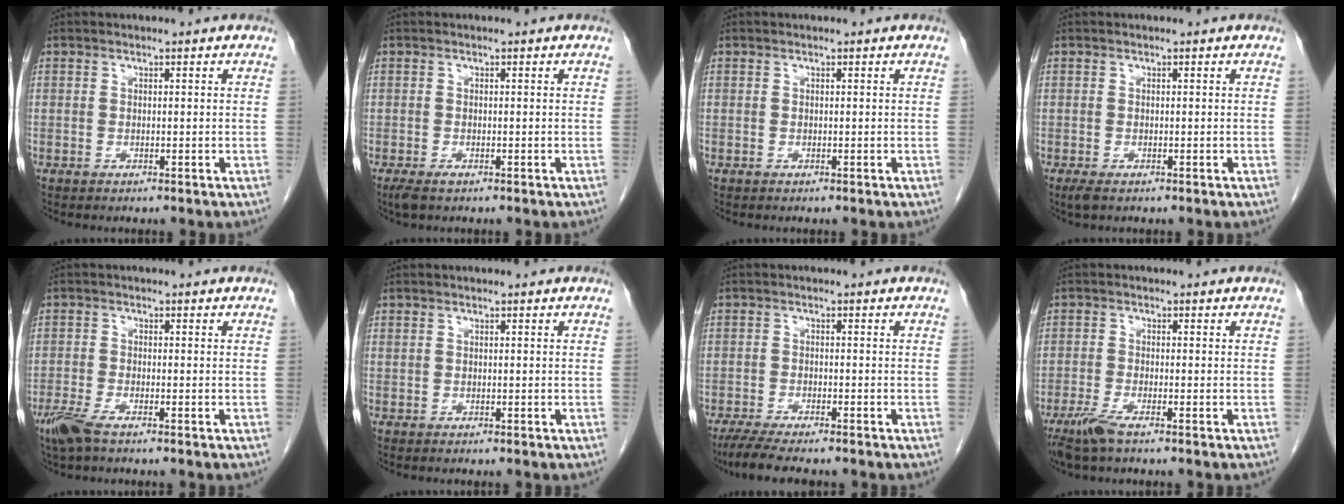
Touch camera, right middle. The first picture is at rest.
{"total": 2.0, "force": [-1.3, 0.7, 1.4], "torque": [-0.030, -0.006, -0.020]}
{"total": 0.0}
{"total": 1.5, "force": [-1.0, 0.6, 1.0], "torque": [-0.019, -0.004, -0.012]}
{"total": 3.9, "force": [-2.7, 0.7, 2.7], "torque": [-0.063, -0.010, -0.056]}
{"total": 0.0}
{"total": 8.1, "force": [-6.8, 1.1, 4.4], "torque": [-0.072, -0.020, -0.108]}
{"total": 3.8, "force": [-2.6, 0.4, 2.7], "torque": [-0.063, -0.011, -0.054]}